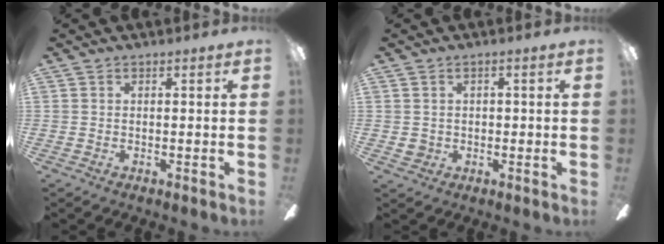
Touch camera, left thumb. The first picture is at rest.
{"total": 3.0, "force": [0.2, 2.9, 0.7], "torque": [-0.018, 0.005, 0.004]}